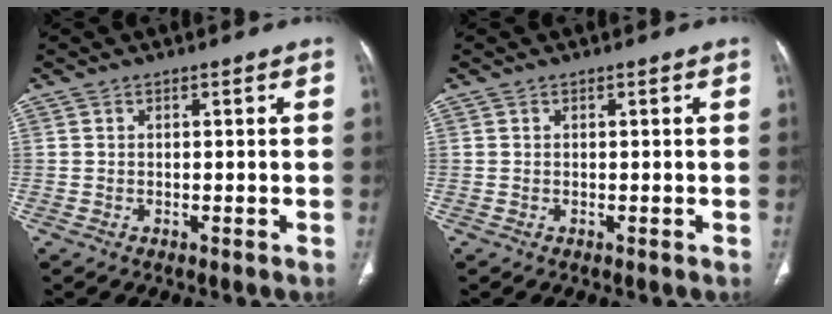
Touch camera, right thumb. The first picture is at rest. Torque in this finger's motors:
{"motor_torque": [0.02, 0.02, -0.01, 0.01, 0.01]}